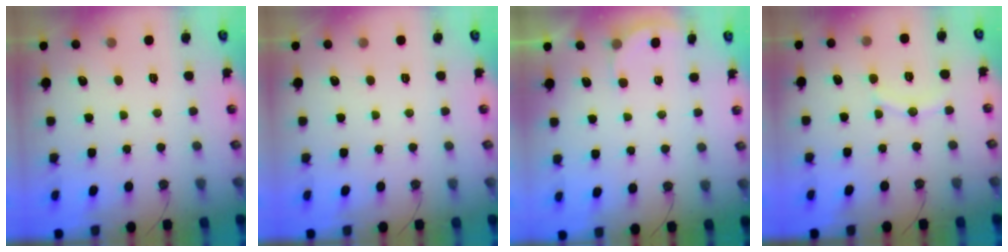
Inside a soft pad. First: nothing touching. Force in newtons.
{"total": 0.0}
{"total": 2.5, "press": 2.4, "slide": 0.4}
{"total": 7.4, "press": 7.3, "slide": 0.7}